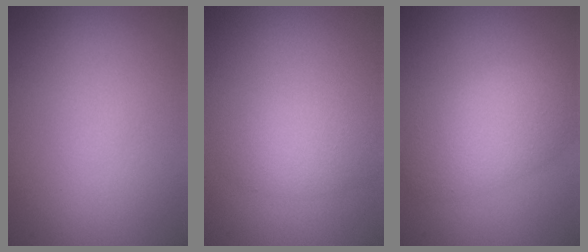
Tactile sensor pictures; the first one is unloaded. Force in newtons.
{"total": 2.1, "press": 2.1, "slide": 0.1}
{"total": 4.3, "press": 4.3, "slide": 0.1}